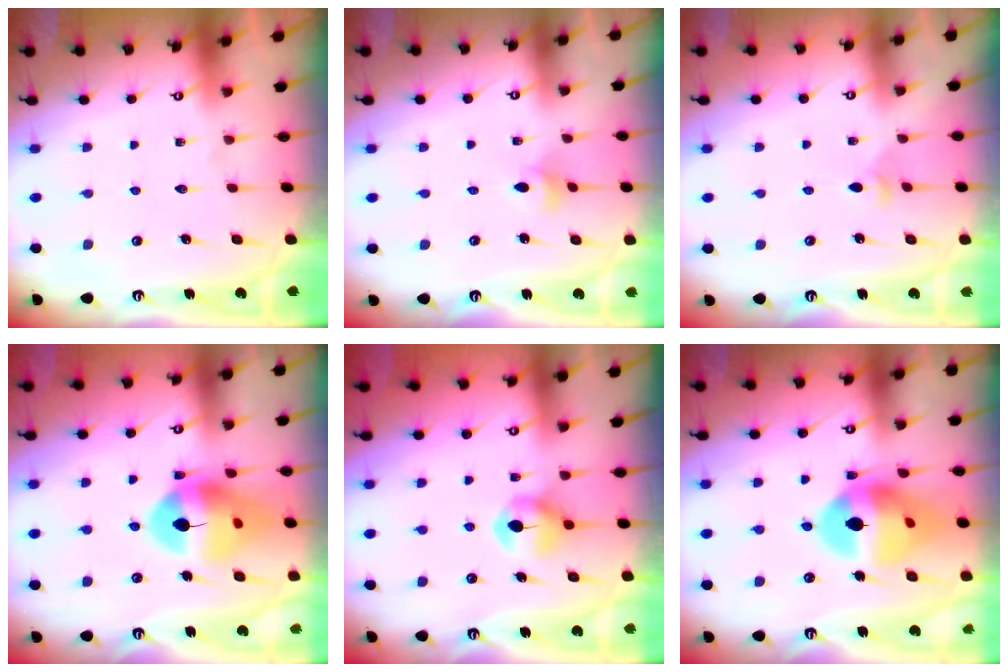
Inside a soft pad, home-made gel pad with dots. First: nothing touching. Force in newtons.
{"total": 3.6, "press": 3.6, "slide": 0.5}
{"total": 3.1, "press": 3.1, "slide": 0.5}
{"total": 14.0, "press": 13.9, "slide": 1.5}
{"total": 6.6, "press": 6.6, "slide": 0.5}
{"total": 15.6, "press": 14.5, "slide": 5.7}